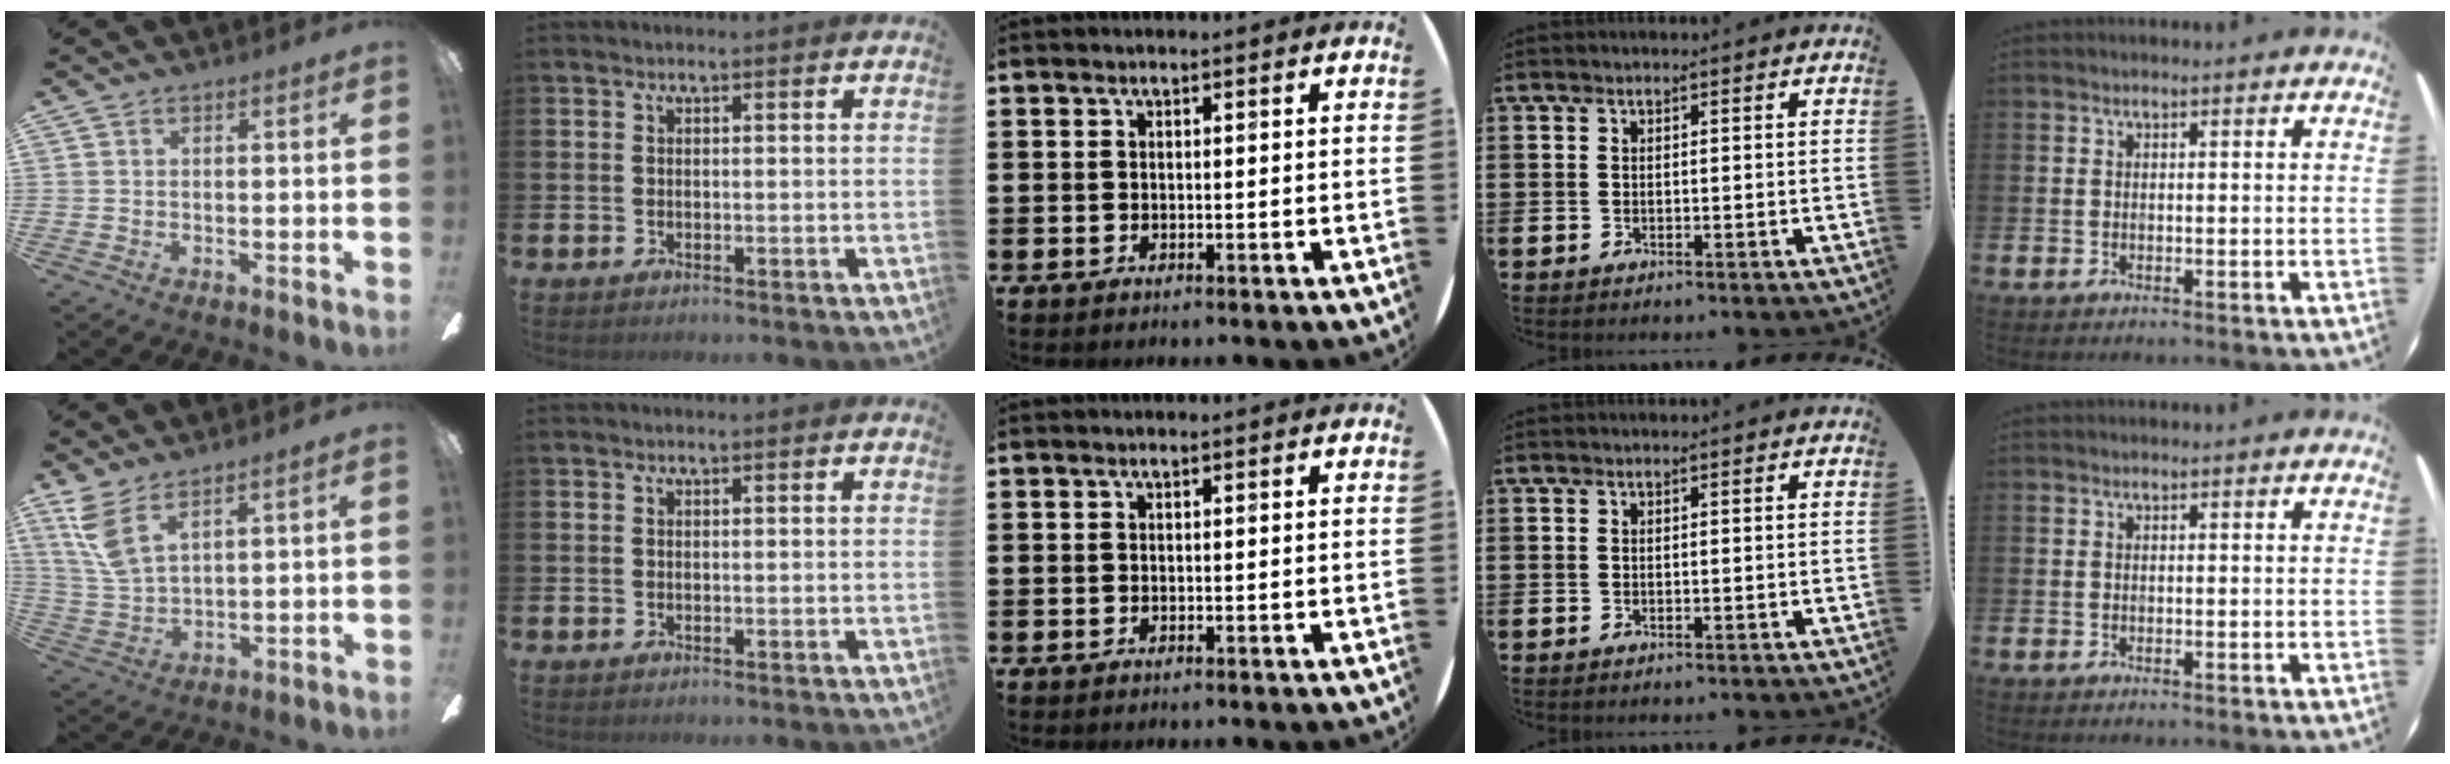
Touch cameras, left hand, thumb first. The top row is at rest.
{"thumb": {"total": 8.6, "force": [5.7, 2.6, 5.9], "torque": [-0.134, -0.024, 0.108]}}